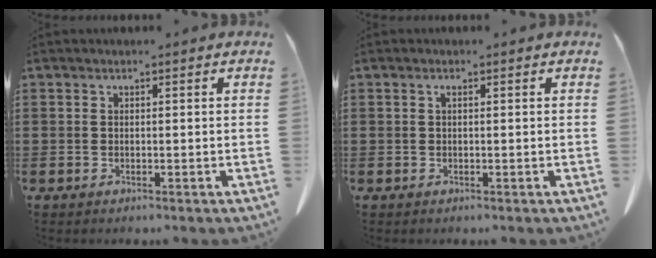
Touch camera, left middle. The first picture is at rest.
{"total": 0.6, "force": [0.1, 0.1, 0.6], "torque": [-0.012, 0.000, 0.002]}